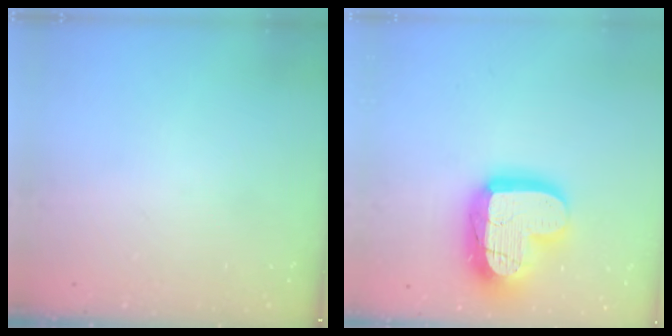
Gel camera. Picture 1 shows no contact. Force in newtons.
{"total": 21.7, "press": 21.6, "slide": 1.9}